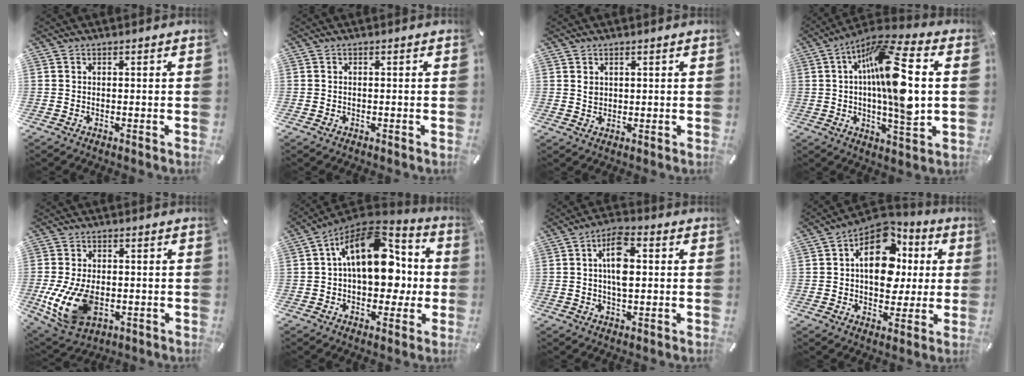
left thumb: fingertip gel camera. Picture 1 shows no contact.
{"total": 0.8, "force": [-0.2, 0.5, 0.6], "torque": [-0.013, 0.001, -0.005]}
{"total": 1.7, "force": [0.7, 1.4, 0.8], "torque": [-0.019, 0.003, 0.012]}
{"total": 18.4, "force": [1.7, 5.3, 17.5], "torque": [-0.317, -0.008, 0.016]}
{"total": 13.9, "force": [-3.0, 9.1, 10.1], "torque": [-0.223, -0.005, -0.051]}
{"total": 19.8, "force": [3.3, 12.8, 14.7], "torque": [-0.222, -0.020, 0.055]}
{"total": 8.8, "force": [1.1, 4.3, 7.6], "torque": [-0.134, 0.008, 0.016]}
{"total": 16.2, "force": [3.1, 11.7, 10.7], "torque": [-0.145, -0.020, 0.057]}